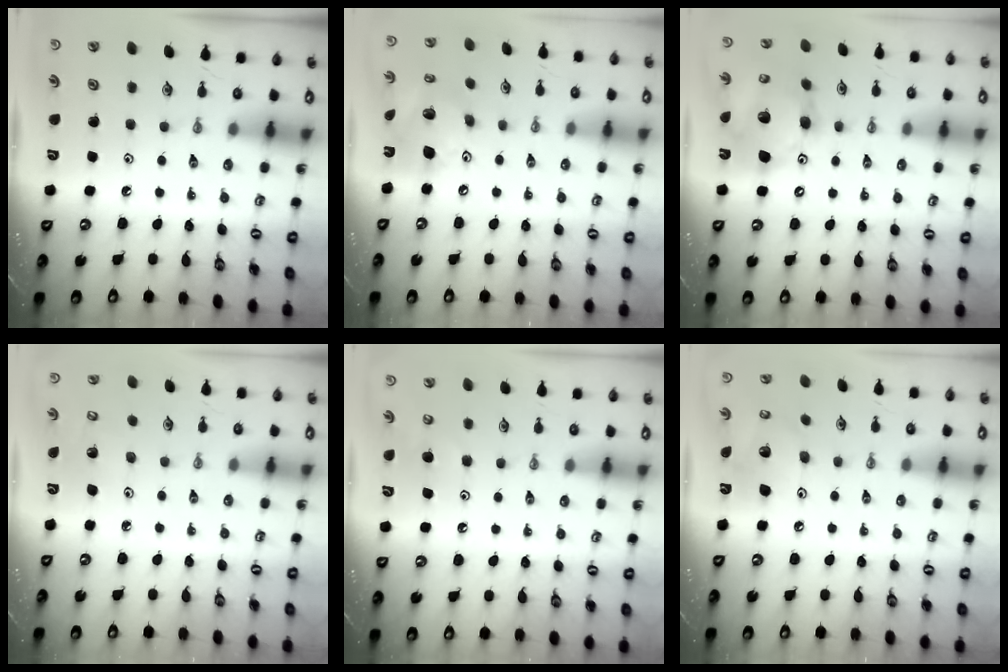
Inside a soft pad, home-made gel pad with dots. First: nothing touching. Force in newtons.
{"total": 15.5, "press": 15.3, "slide": 2.9}
{"total": 15.8, "press": 15.5, "slide": 3.0}
{"total": 3.7, "press": 3.7, "slide": 0.2}
{"total": 4.9, "press": 4.9, "slide": 0.5}
{"total": 10.7, "press": 10.6, "slide": 2.0}